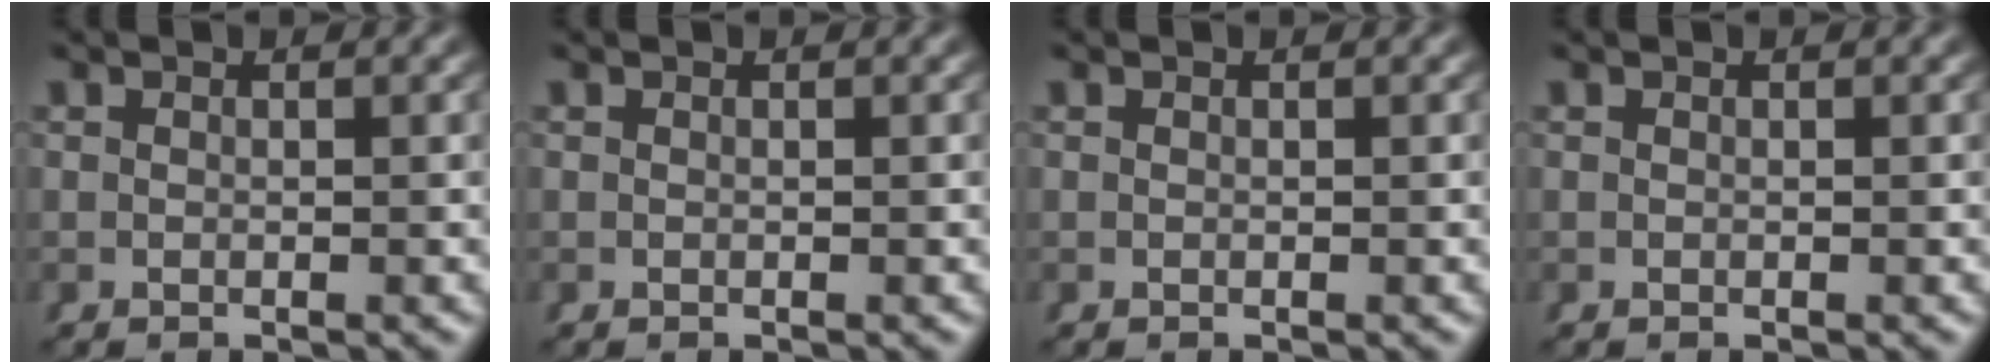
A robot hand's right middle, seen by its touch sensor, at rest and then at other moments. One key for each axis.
{"total": 0.0}
{"total": 0.0}
{"total": 0.0}